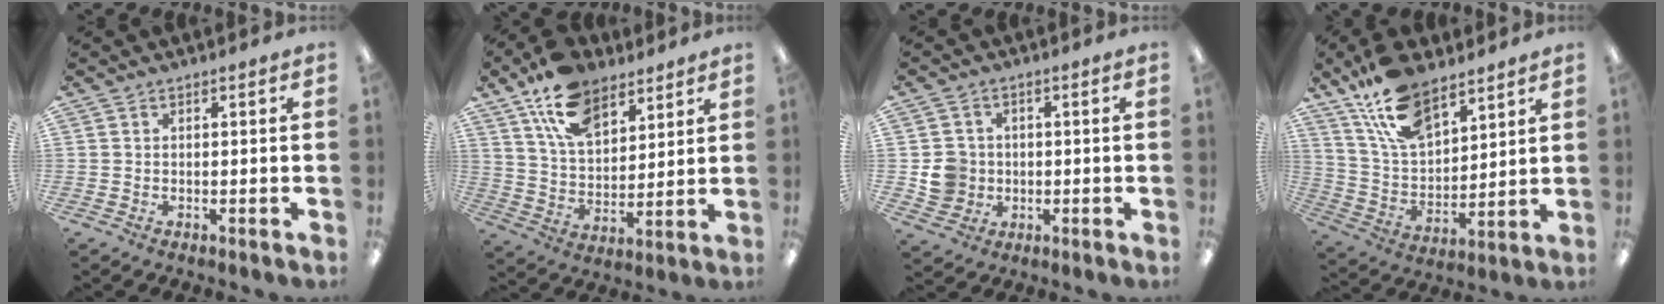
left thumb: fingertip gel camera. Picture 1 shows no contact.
{"total": 14.8, "force": [9.8, 8.3, 7.4], "torque": [-0.140, -0.035, 0.183]}
{"total": 6.5, "force": [-0.4, 6.3, 1.6], "torque": [-0.031, 0.014, -0.003]}
{"total": 16.9, "force": [11.6, 7.9, 9.3], "torque": [-0.186, -0.048, 0.213]}